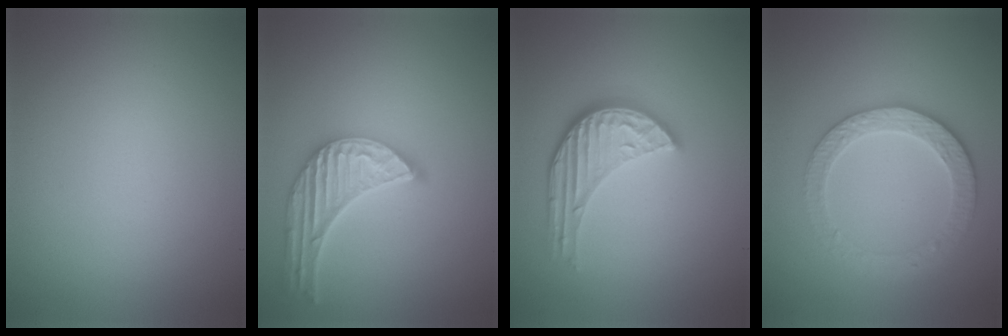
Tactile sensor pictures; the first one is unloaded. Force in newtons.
{"total": 5.5, "press": 4.4, "slide": 3.3}
{"total": 4.1, "press": 3.5, "slide": 2.2}
{"total": 3.2, "press": 3.1, "slide": 0.9}